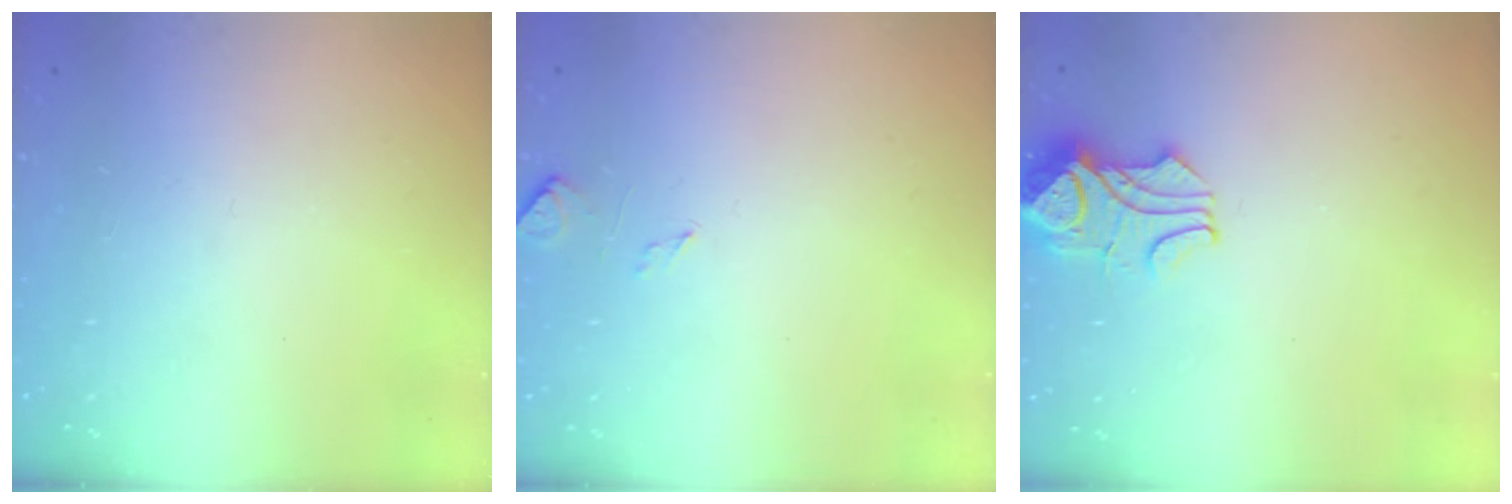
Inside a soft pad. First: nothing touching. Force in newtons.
{"total": 3.4, "press": 3.3, "slide": 0.8}
{"total": 3.5, "press": 3.3, "slide": 0.9}